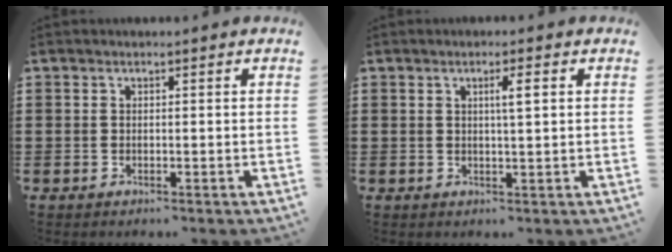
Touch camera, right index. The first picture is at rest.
{"total": 2.4, "force": [0.5, 0.1, 2.4], "torque": [-0.039, -0.003, 0.004]}